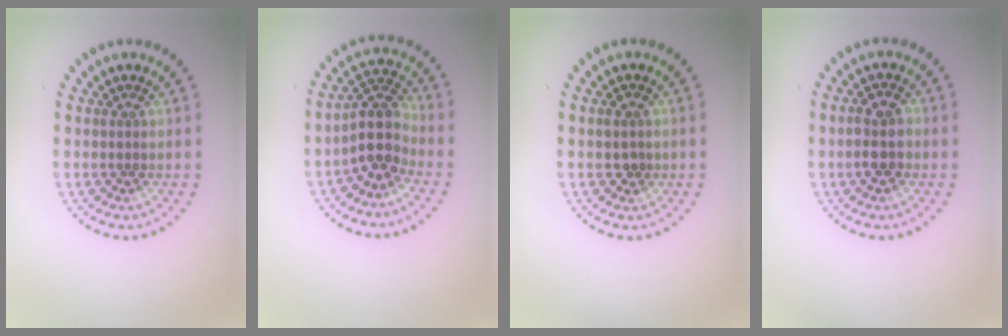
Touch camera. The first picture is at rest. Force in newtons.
{"total": 3.8, "press": 3.0, "slide": 2.3}
{"total": 1.1, "press": 1.1, "slide": 0.2}
{"total": 2.7, "press": 2.6, "slide": 0.7}